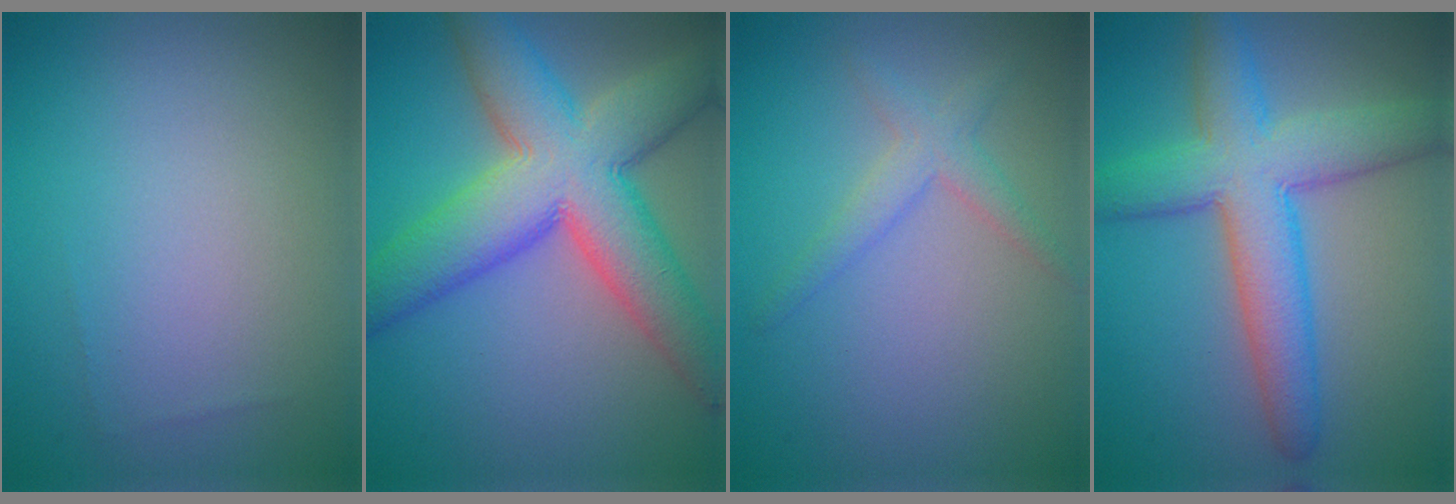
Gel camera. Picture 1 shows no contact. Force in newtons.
{"total": 11.3, "press": 11.3, "slide": 0.6}
{"total": 2.1, "press": 2.1, "slide": 0.1}
{"total": 7.6, "press": 7.6, "slide": 0.1}